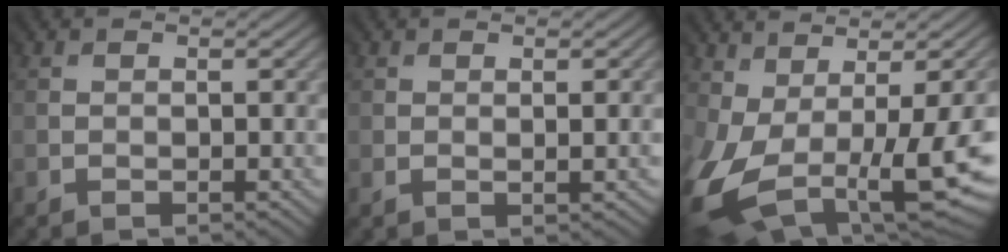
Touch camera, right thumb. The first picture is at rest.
{"total": 0.6, "force": [0.5, -0.4, 0.1], "torque": [-0.010, 0.001, 0.009]}
{"total": 12.5, "force": [-3.0, 6.3, 10.4], "torque": [-0.247, -0.053, -0.025]}